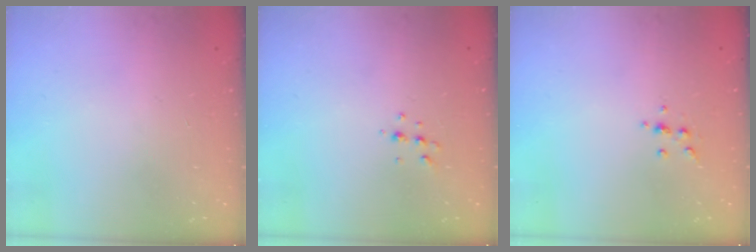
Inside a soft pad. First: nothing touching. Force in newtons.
{"total": 4.3, "press": 4.2, "slide": 0.6}
{"total": 3.6, "press": 3.5, "slide": 0.9}